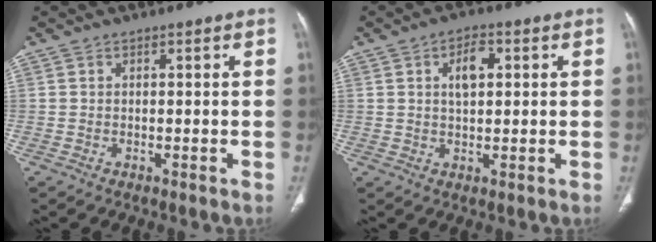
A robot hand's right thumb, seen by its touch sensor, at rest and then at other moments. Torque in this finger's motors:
{"motor_torque": [-0.37, 0.64, -0.06, 0.12, 0.07]}